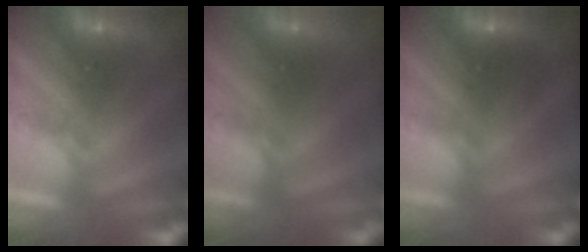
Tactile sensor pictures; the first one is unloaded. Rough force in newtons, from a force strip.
{"total": 3.0}
{"total": 2.7}